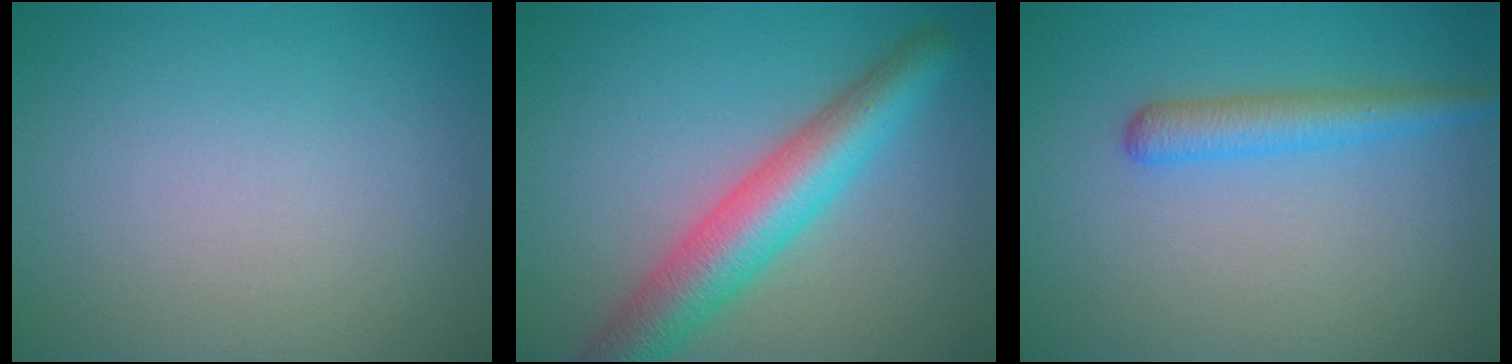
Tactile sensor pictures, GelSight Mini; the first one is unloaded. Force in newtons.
{"total": 6.6, "press": 6.6, "slide": 0.2}
{"total": 2.8, "press": 2.8, "slide": 0.1}